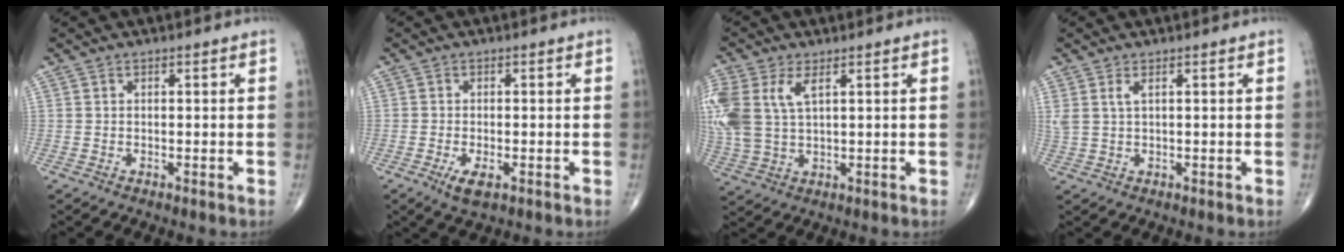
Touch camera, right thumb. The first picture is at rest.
{"total": 3.5, "force": [-1.4, 1.4, 2.9], "torque": [-0.055, -0.007, -0.022]}
{"total": 12.8, "force": [4.1, 6.9, 10.0], "torque": [-0.258, 0.004, 0.089]}
{"total": 2.7, "force": [1.2, 1.0, 2.2], "torque": [-0.059, 0.008, 0.034]}